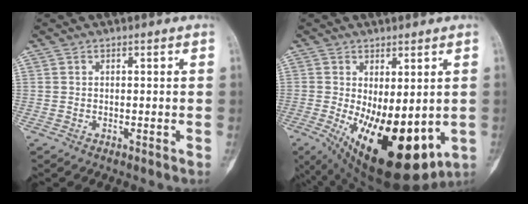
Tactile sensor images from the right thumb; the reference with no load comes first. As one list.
[{"total": 20.0, "force": [-4.5, 9.0, 17.3], "torque": [-0.238, -0.028, -0.036]}]